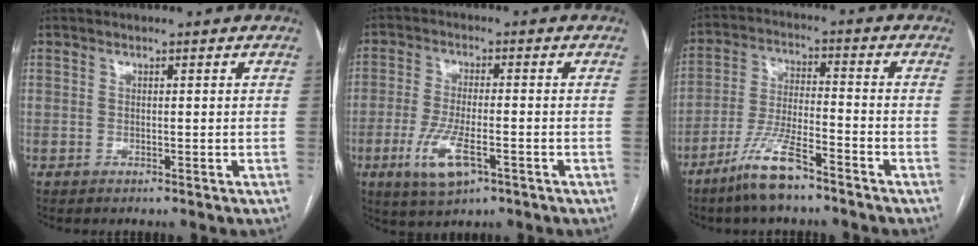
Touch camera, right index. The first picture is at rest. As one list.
[{"total": 7.9, "force": [-3.4, 2.3, 6.8], "torque": [-0.140, -0.014, -0.056]}, {"total": 9.3, "force": [-6.7, 1.5, 6.3], "torque": [-0.133, -0.014, -0.128]}]